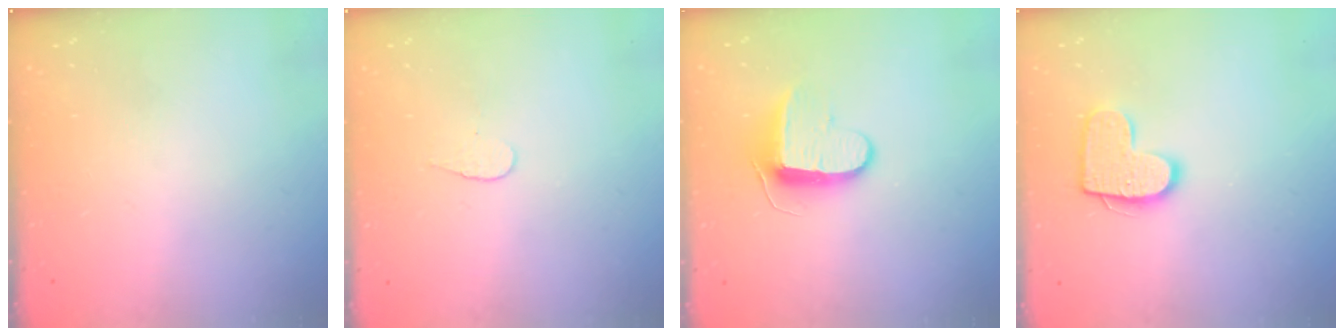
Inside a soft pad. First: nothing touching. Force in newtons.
{"total": 3.7, "press": 3.7, "slide": 0.4}
{"total": 9.5, "press": 9.5, "slide": 0.6}
{"total": 11.8, "press": 11.8, "slide": 0.6}